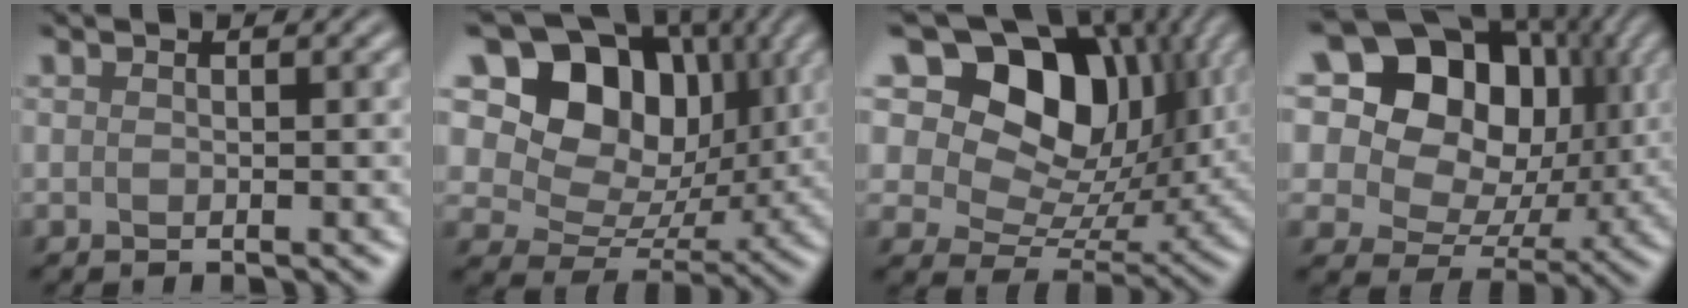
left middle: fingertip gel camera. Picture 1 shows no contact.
{"total": 10.9, "force": [4.6, 8.1, 5.7], "torque": [-0.099, 0.015, 0.081]}
{"total": 13.3, "force": [6.7, 8.6, 7.6], "torque": [-0.132, 0.026, 0.115]}
{"total": 15.8, "force": [6.9, 11.4, 8.4], "torque": [-0.182, 0.076, 0.123]}